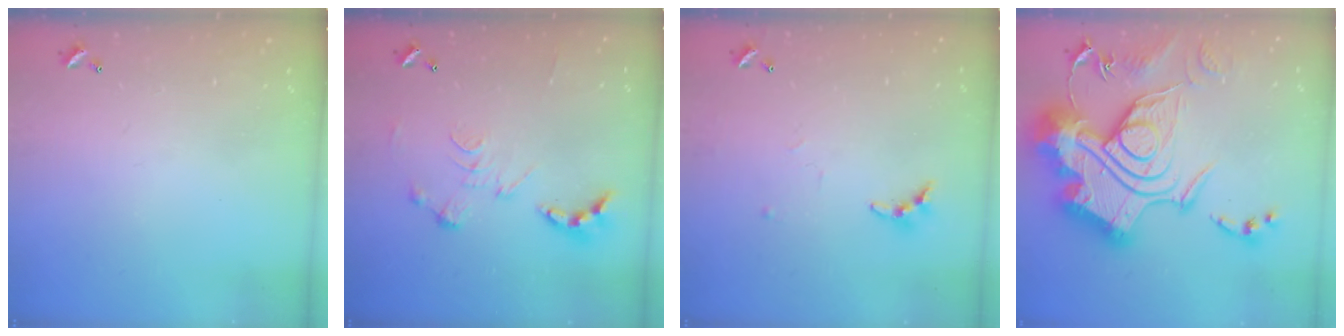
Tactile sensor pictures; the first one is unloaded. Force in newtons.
{"total": 0.0}
{"total": 7.0, "press": 7.0, "slide": 0.4}
{"total": 1.1, "press": 1.1, "slide": 0.0}